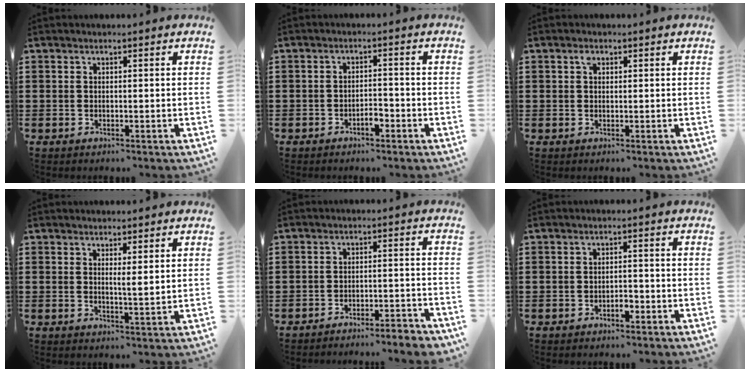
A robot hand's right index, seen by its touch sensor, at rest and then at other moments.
{"total": 2.6, "force": [-1.6, 0.9, 1.9], "torque": [-0.035, 0.003, -0.031]}
{"total": 1.2, "force": [0.5, 0.8, 0.7], "torque": [-0.018, 0.004, 0.010]}
{"total": 1.9, "force": [1.3, 0.1, 1.4], "torque": [-0.025, -0.002, 0.021]}
{"total": 3.7, "force": [-3.6, -0.1, 0.7], "torque": [-0.015, -0.002, -0.075]}
{"total": 2.0, "force": [-1.2, 0.8, 1.4], "torque": [-0.029, 0.001, -0.024]}